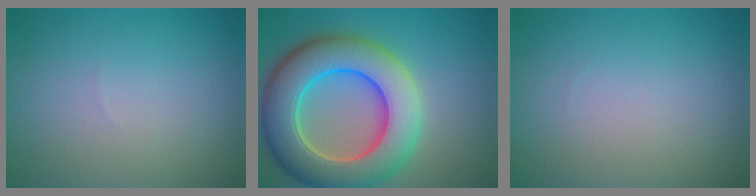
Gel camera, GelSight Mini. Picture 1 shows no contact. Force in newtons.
{"total": 11.8, "press": 11.7, "slide": 0.9}
{"total": 0.0}